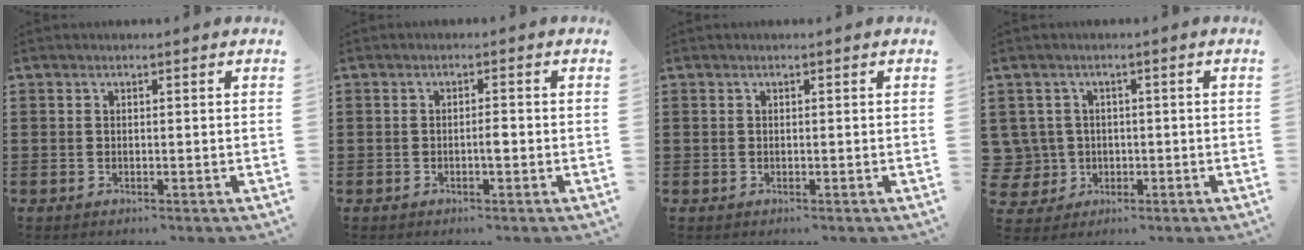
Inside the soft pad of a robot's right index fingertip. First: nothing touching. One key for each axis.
{"total": 1.7, "fx": -0.5, "fy": 0.3, "fz": 1.6, "tx": -0.032, "ty": 0.000, "tz": -0.008}
{"total": 0.0}
{"total": 4.0, "fx": -0.2, "fy": 4.0, "fz": 0.6, "tx": -0.046, "ty": 0.005, "tz": -0.009}